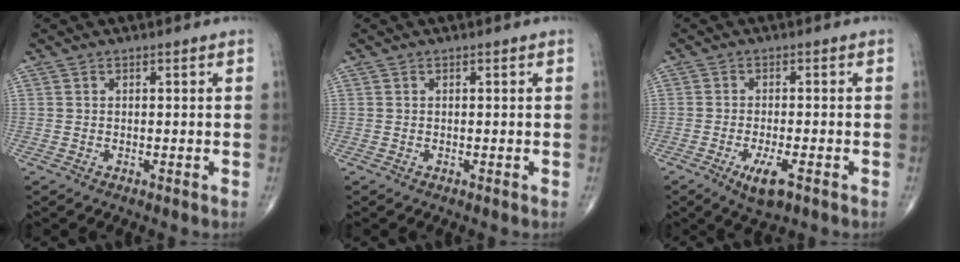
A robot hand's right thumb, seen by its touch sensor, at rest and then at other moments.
{"total": 0.0}
{"total": 5.3, "force": [-2.6, 1.6, 4.4], "torque": [-0.082, -0.002, -0.040]}